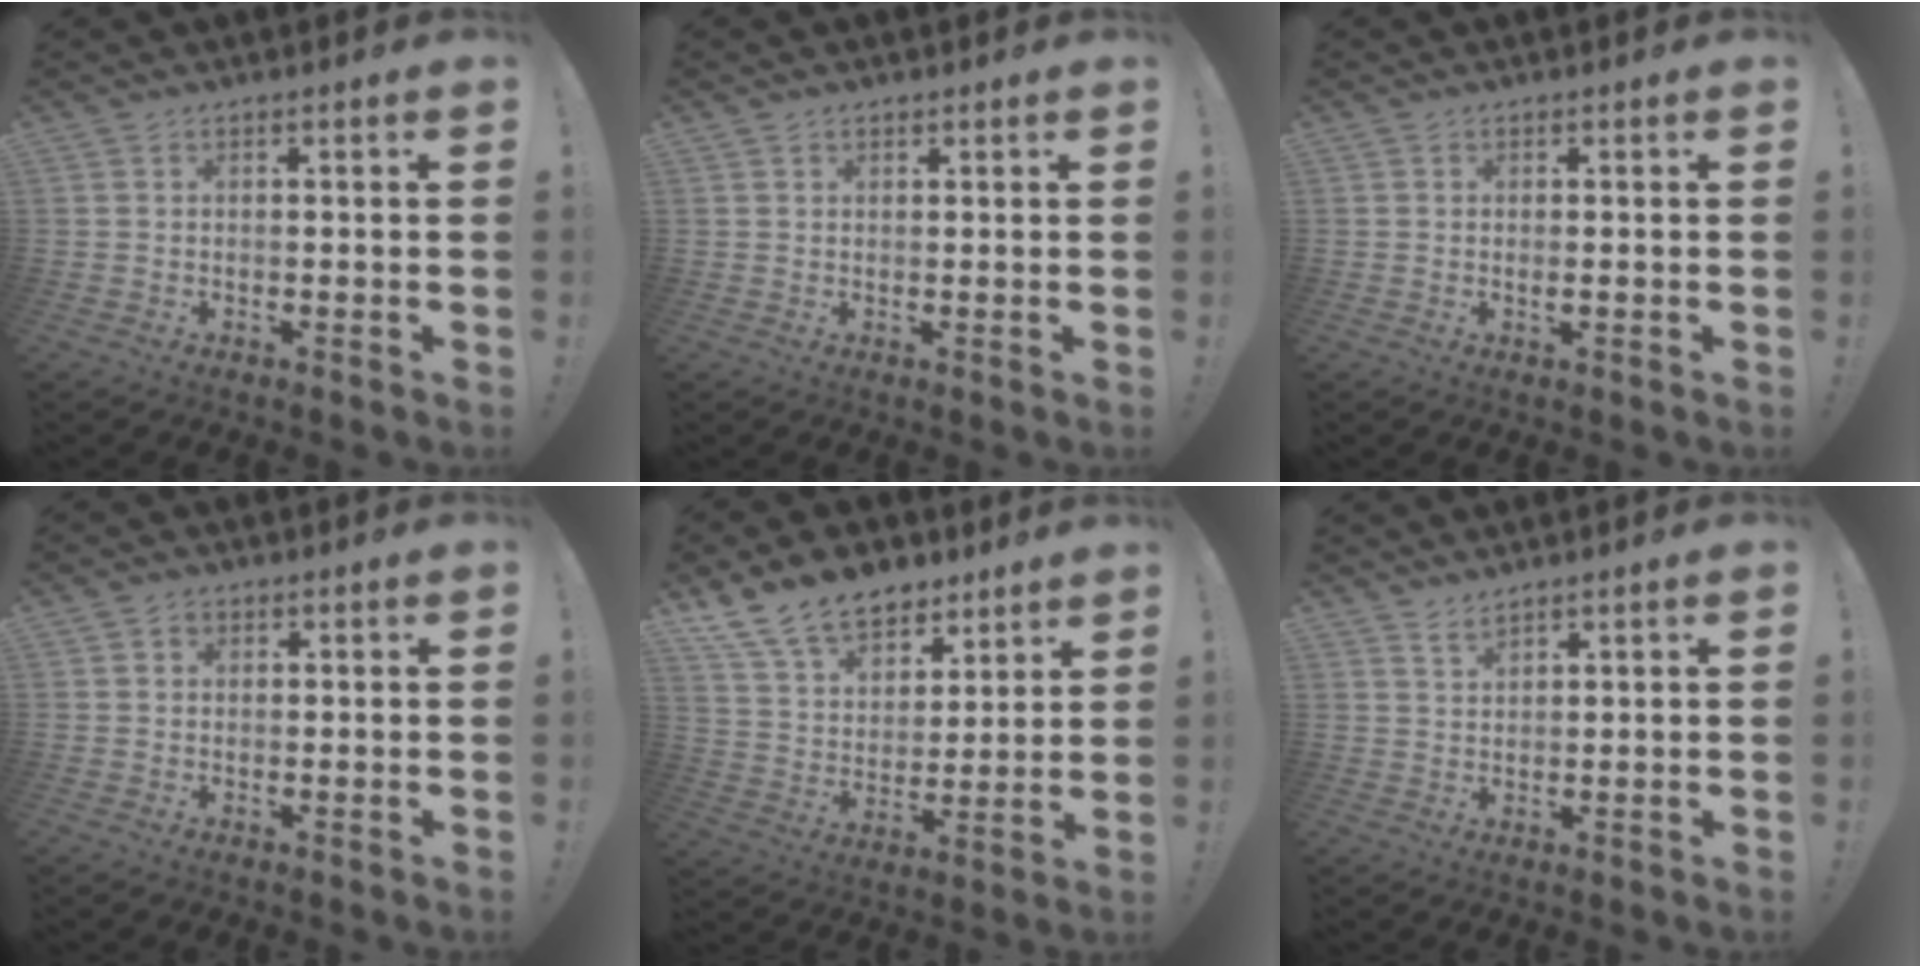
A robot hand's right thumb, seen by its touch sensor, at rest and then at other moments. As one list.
[{"total": 0.8, "force": [0.6, 0.6, 0.1], "torque": [-0.003, -0.001, 0.011]}, {"total": 0.9, "force": [0.1, 0.1, 0.9], "torque": [-0.010, -0.006, 0.000]}, {"total": 1.4, "force": [0.3, 1.3, 0.5], "torque": [-0.001, 0.002, 0.002]}, {"total": 15.5, "force": [11.5, 8.8, 5.5], "torque": [-0.114, -0.075, 0.221]}, {"total": 2.2, "force": [2.1, 0.3, 0.7], "torque": [-0.008, -0.015, 0.037]}]